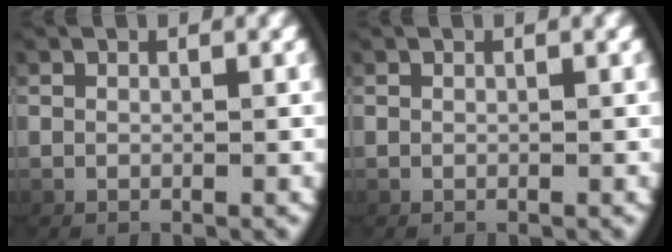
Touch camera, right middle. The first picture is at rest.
{"total": 0.0}